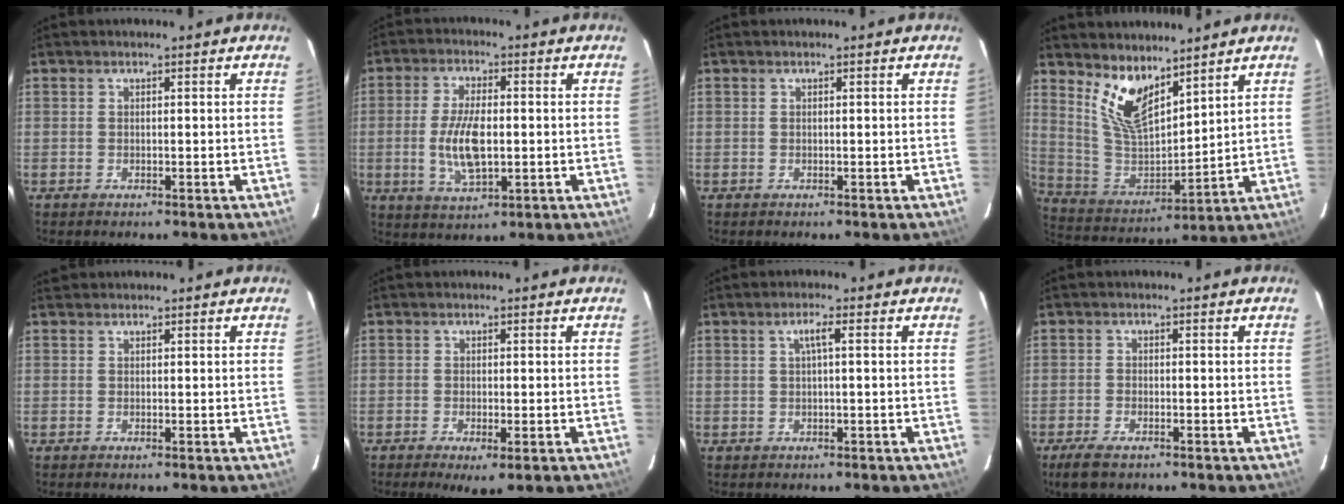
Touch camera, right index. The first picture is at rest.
{"total": 9.3, "force": [-1.0, 4.0, 8.3], "torque": [-0.168, -0.004, -0.016]}
{"total": 0.0}
{"total": 11.7, "force": [8.1, 4.6, 7.0], "torque": [-0.140, -0.010, 0.171]}
{"total": 0.7, "force": [0.5, 0.4, 0.0], "torque": [-0.001, 0.003, 0.007]}
{"total": 4.0, "force": [-2.1, 1.1, 3.2], "torque": [-0.065, -0.016, -0.030]}
{"total": 2.0, "force": [0.3, -0.1, 2.0], "torque": [-0.036, 0.005, 0.004]}
{"total": 4.3, "force": [-3.1, 1.6, 2.5], "torque": [-0.067, -0.012, -0.059]}